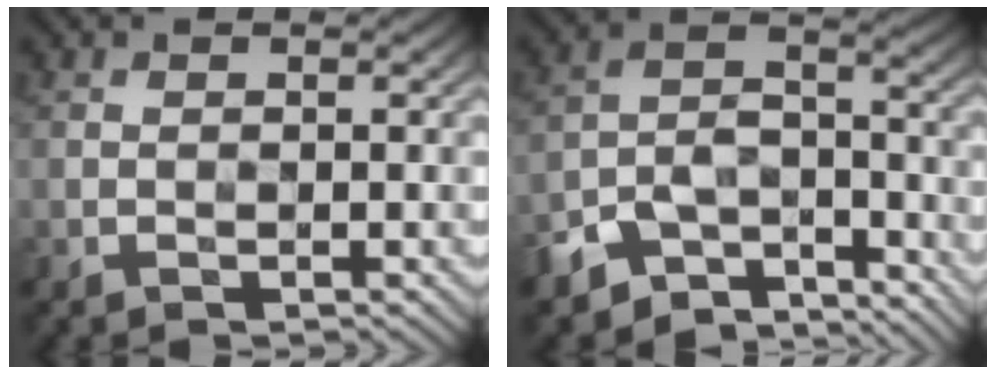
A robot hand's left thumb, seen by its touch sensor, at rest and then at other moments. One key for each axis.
{"total": 9.6, "fx": -7.6, "fy": 4.4, "fz": 4.0, "tx": -0.067, "ty": -0.007, "tz": -0.144}